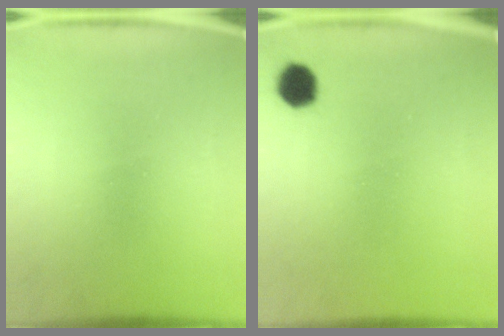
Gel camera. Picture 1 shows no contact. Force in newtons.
{"total": 3.2}